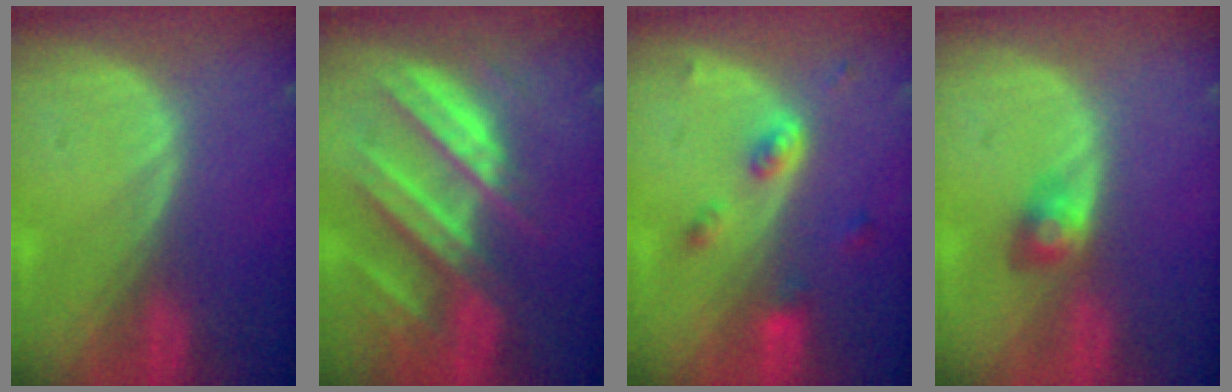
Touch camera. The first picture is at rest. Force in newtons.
{"total": 10.5, "press": 9.3, "slide": 5.0}
{"total": 4.3, "press": 3.9, "slide": 1.7}
{"total": 2.7, "press": 2.7, "slide": 0.0}